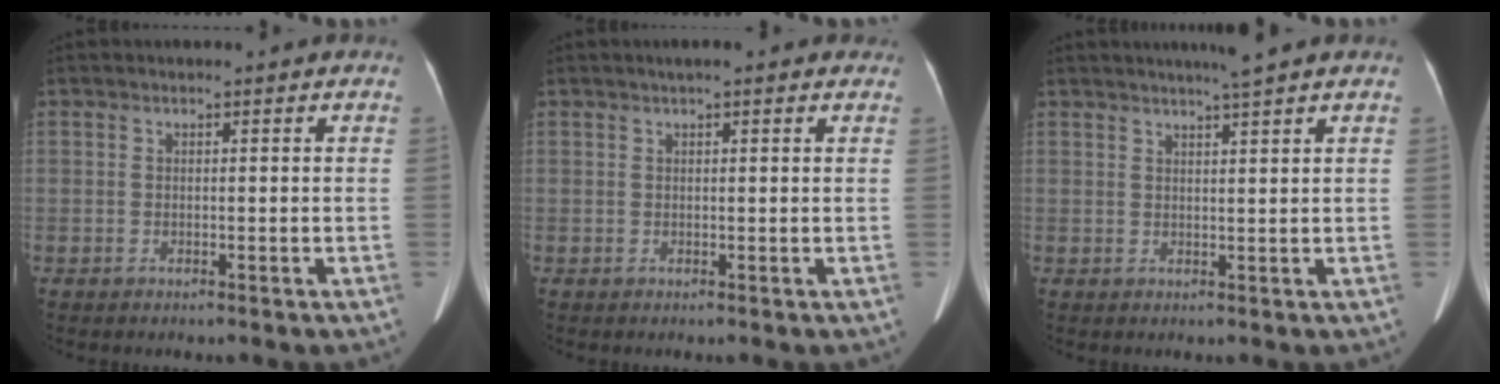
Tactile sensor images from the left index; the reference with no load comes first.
{"total": 3.2, "force": [2.2, 0.7, 2.2], "torque": [-0.027, 0.023, 0.028]}
{"total": 3.8, "force": [3.1, -0.8, 2.1], "torque": [-0.032, 0.005, 0.048]}